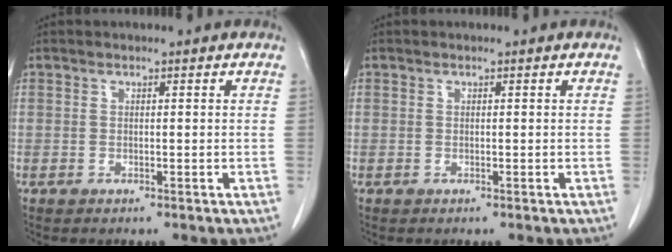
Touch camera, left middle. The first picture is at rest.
{"total": 0.0}